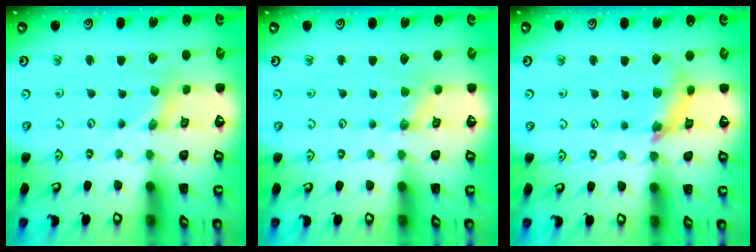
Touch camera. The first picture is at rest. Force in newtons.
{"total": 1.8, "press": 1.8, "slide": 0.3}
{"total": 10.7, "press": 10.6, "slide": 1.3}